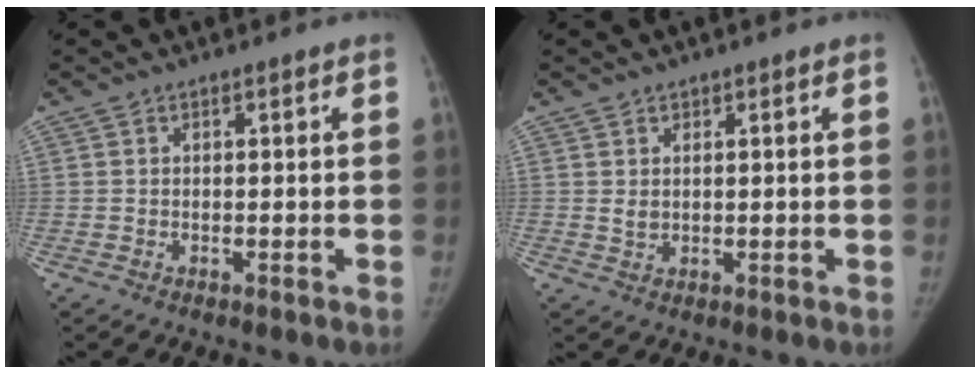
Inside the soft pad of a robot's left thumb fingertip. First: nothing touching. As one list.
[{"total": 1.7, "force": [0.9, 1.2, 0.8], "torque": [-0.012, -0.009, 0.024]}]